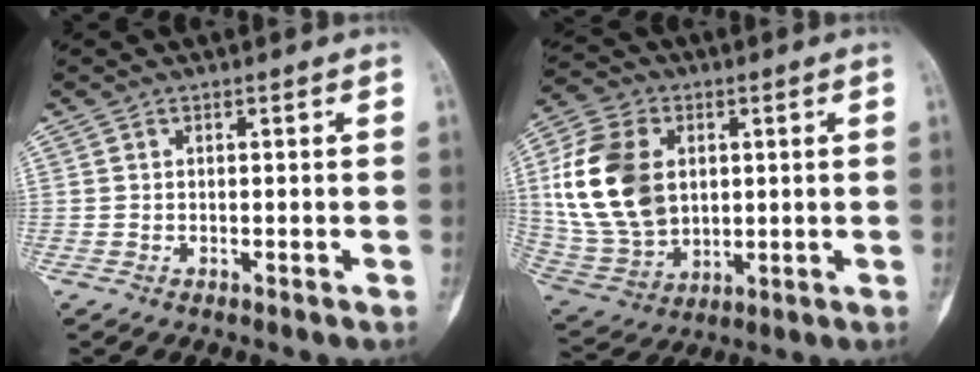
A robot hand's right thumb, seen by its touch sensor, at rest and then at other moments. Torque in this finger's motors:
{"motor_torque": [1.86, 2.29, 1.70, 0.36, 0.18]}